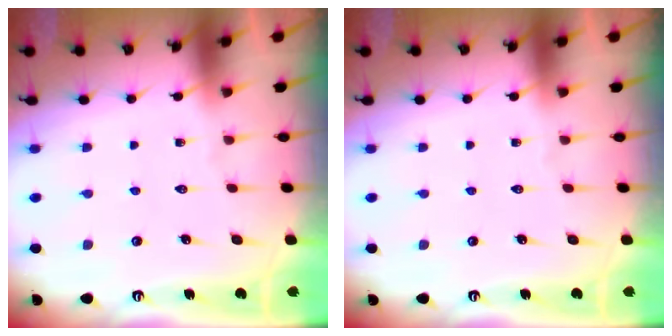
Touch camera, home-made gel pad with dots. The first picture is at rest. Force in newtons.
{"total": 0.0}